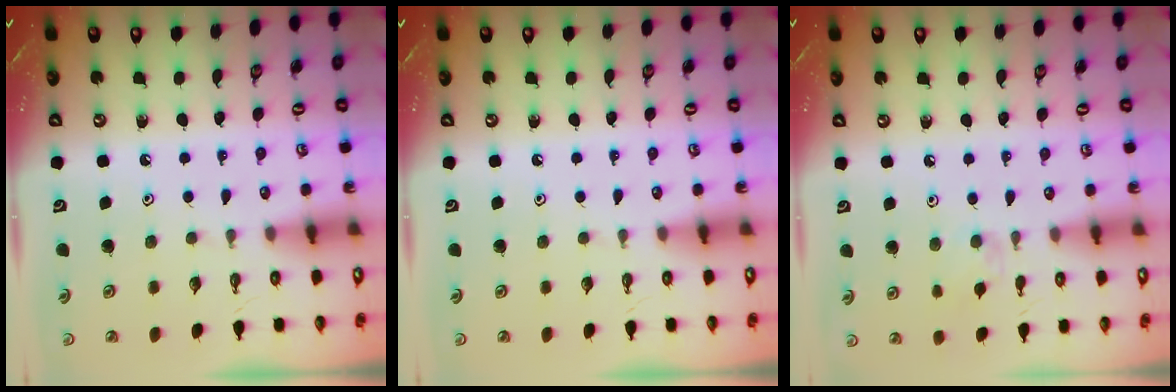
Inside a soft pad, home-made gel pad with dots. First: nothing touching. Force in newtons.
{"total": 0.0}
{"total": 6.3, "press": 6.3, "slide": 0.8}